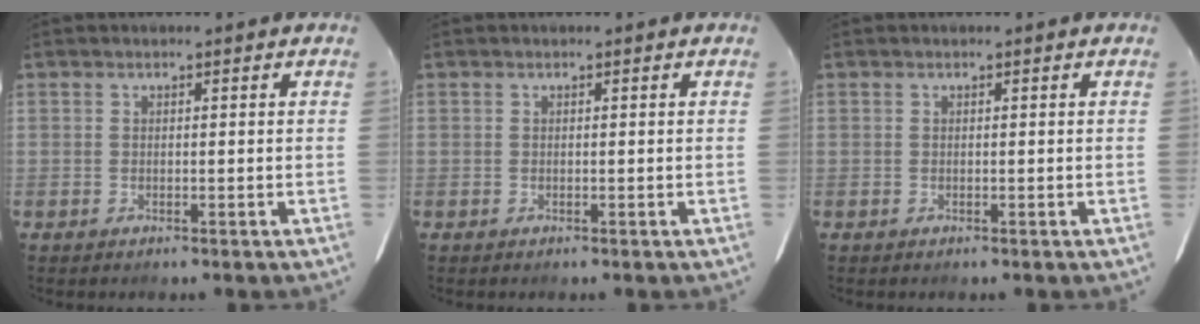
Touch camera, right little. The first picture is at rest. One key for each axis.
{"total": 0.0}
{"total": 0.0}